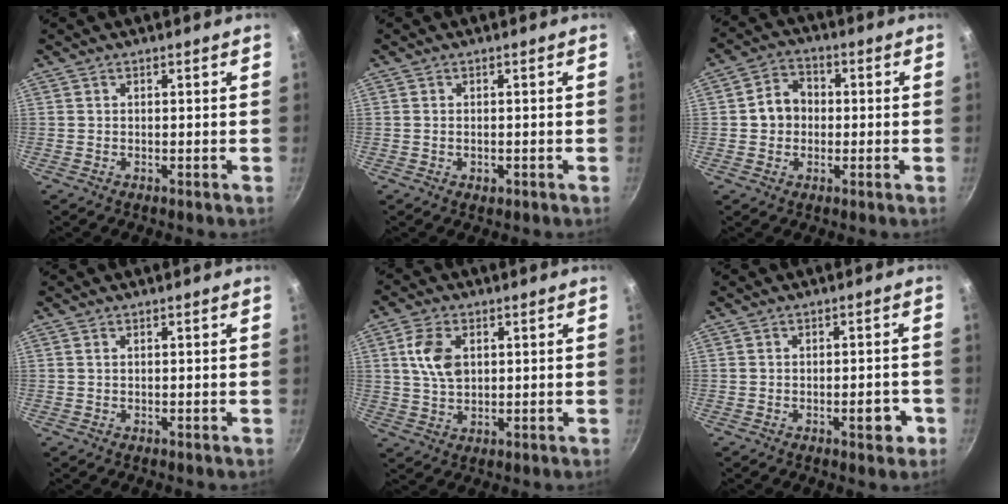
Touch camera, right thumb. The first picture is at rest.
{"total": 1.3, "force": [-0.3, 0.9, 0.9], "torque": [-0.013, 0.000, -0.004]}
{"total": 6.8, "force": [0.0, 5.8, 3.5], "torque": [-0.027, 0.015, -0.012]}
{"total": 0.0}
{"total": 7.6, "force": [1.9, 4.8, 5.5], "torque": [-0.097, -0.003, 0.035]}
{"total": 4.1, "force": [-1.6, 1.8, 3.3], "torque": [-0.021, 0.017, -0.020]}